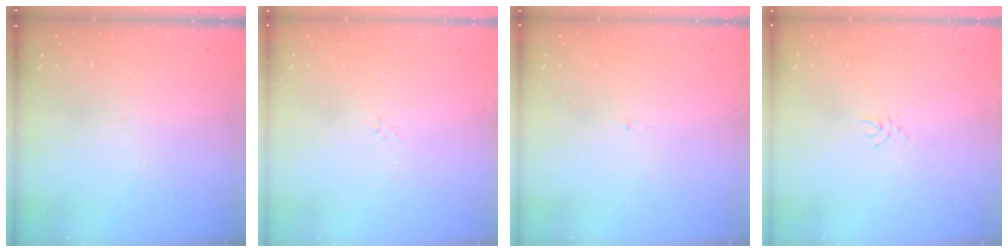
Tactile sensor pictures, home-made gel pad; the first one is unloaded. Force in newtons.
{"total": 1.7, "press": 1.6, "slide": 0.2}
{"total": 0.8, "press": 0.8, "slide": 0.1}
{"total": 2.4, "press": 2.4, "slide": 0.4}